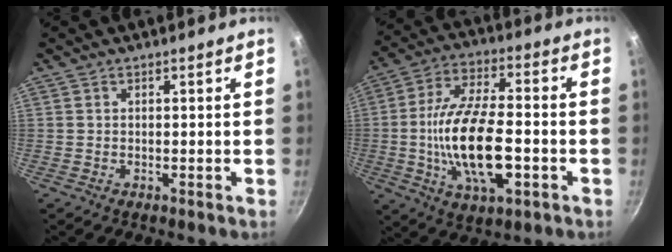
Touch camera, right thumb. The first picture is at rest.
{"total": 18.1, "force": [-3.7, 7.9, 15.9], "torque": [-0.291, 0.020, -0.068]}